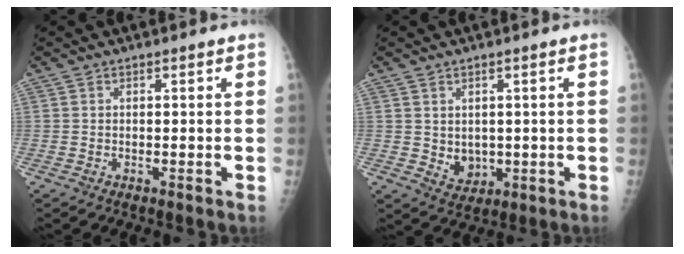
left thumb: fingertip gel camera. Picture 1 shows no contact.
{"total": 4.1, "force": [0.3, 3.4, 2.4], "torque": [-0.022, -0.010, 0.020]}